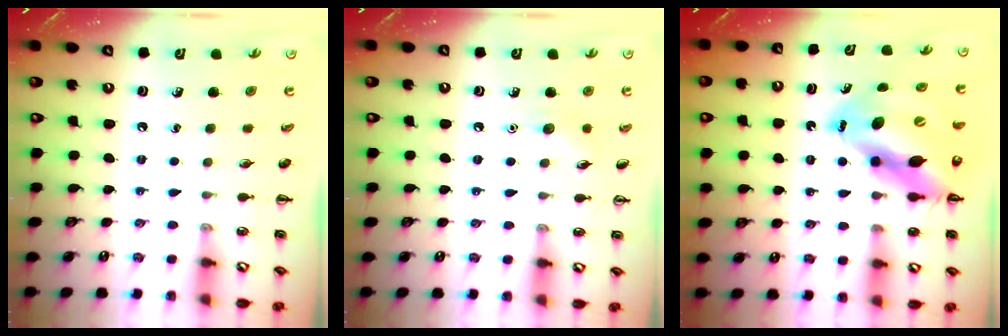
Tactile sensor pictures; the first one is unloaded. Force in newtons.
{"total": 5.6, "press": 5.4, "slide": 1.5}
{"total": 16.7, "press": 16.0, "slide": 5.0}